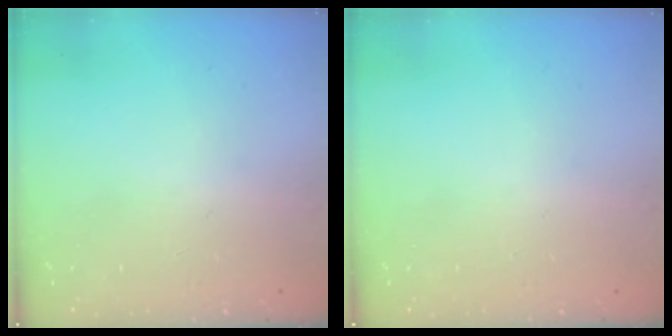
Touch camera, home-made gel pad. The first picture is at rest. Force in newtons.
{"total": 0.0}